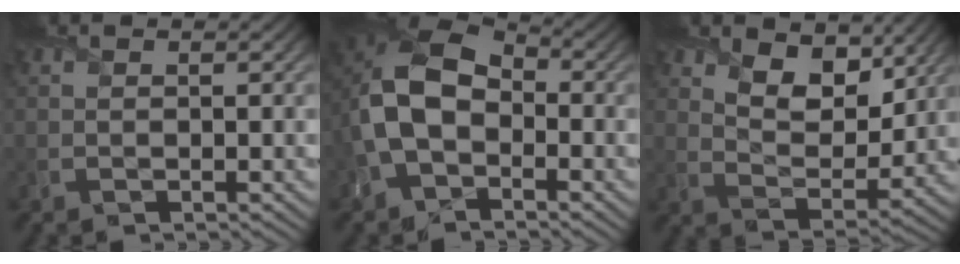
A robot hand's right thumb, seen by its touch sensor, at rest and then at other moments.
{"total": 11.3, "force": [-2.1, 7.6, 8.1], "torque": [-0.196, -0.007, -0.052]}
{"total": 8.5, "force": [5.2, 4.5, 5.0], "torque": [-0.101, -0.010, 0.085]}